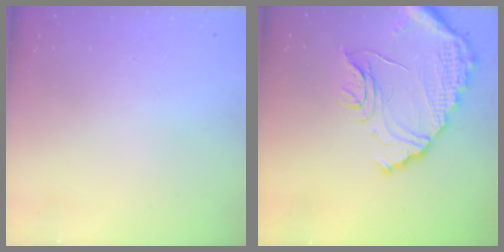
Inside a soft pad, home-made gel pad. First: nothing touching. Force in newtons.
{"total": 15.0, "press": 15.0, "slide": 0.5}